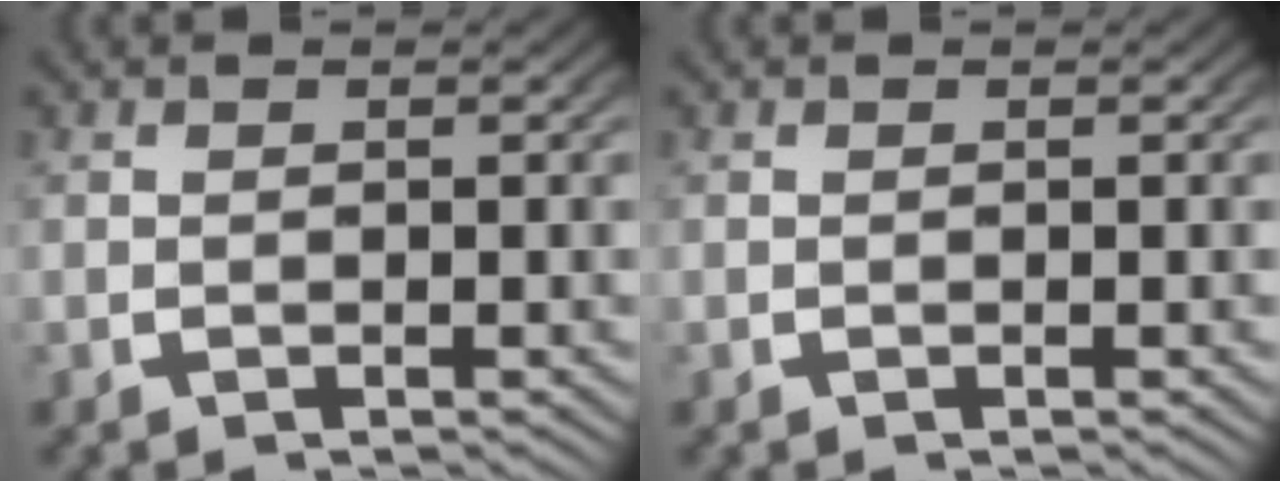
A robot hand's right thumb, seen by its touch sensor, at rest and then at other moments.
{"total": 0.0}